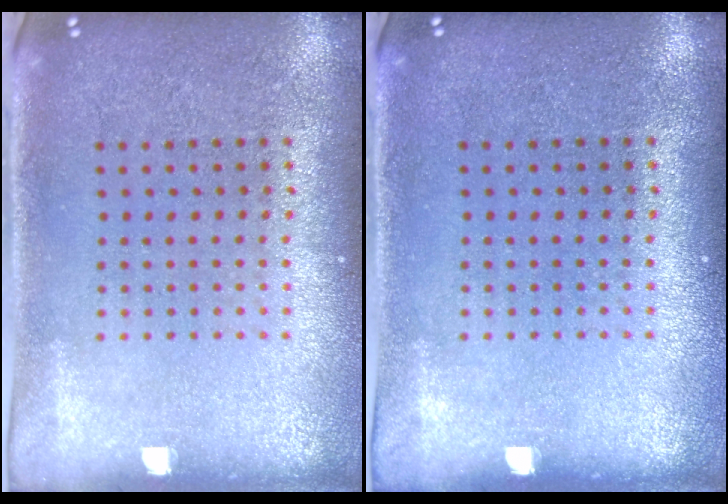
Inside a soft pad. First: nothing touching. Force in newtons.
{"total": 0.0}